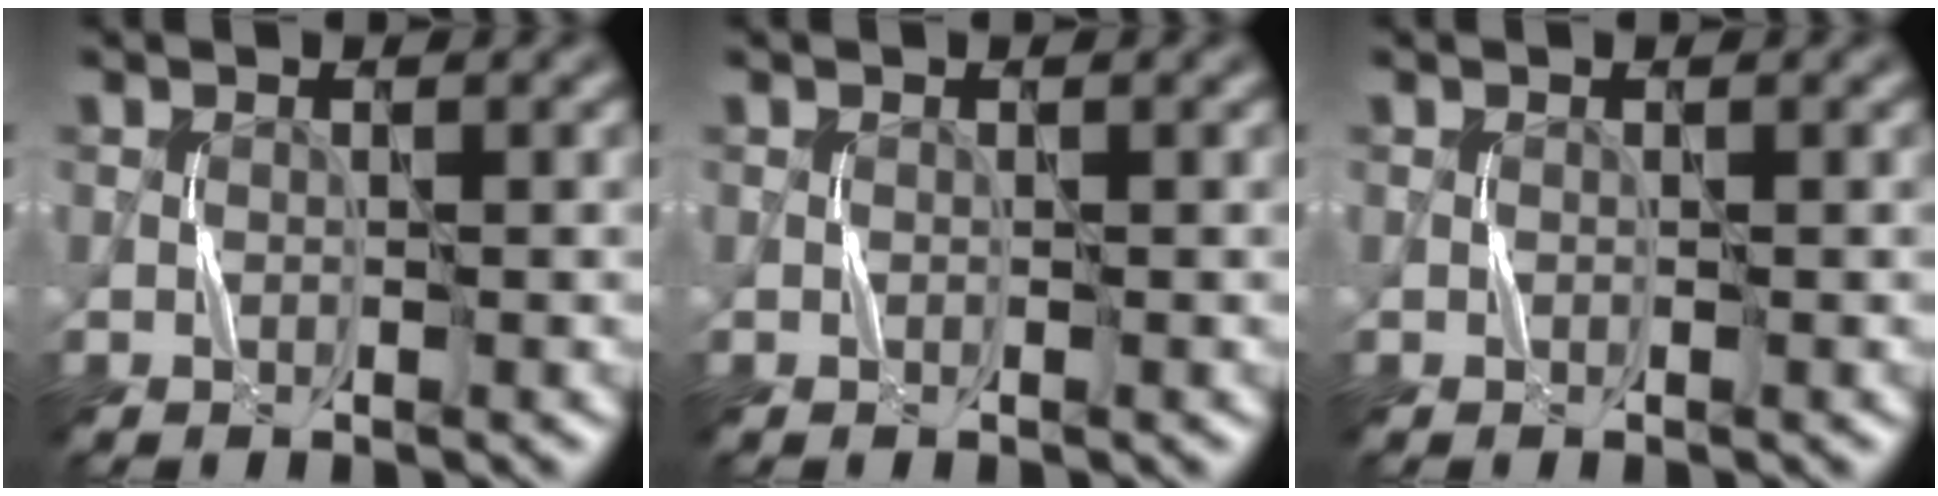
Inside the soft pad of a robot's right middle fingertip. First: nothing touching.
{"total": 0.0}
{"total": 0.0}